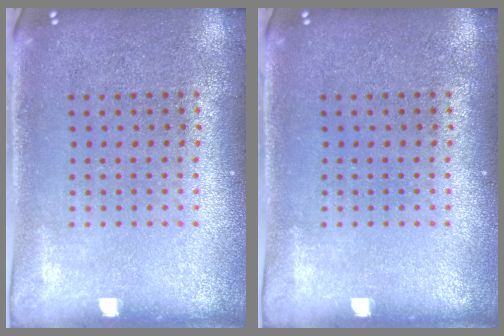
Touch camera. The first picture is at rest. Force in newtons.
{"total": 0.0}